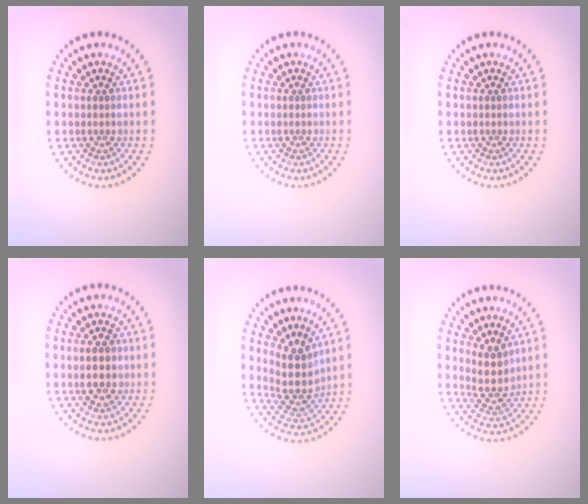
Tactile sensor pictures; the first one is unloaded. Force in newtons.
{"total": 0.0}
{"total": 0.0}
{"total": 2.6, "press": 2.6, "slide": 0.1}
{"total": 3.7, "press": 2.9, "slide": 2.2}
{"total": 2.9, "press": 2.4, "slide": 1.6}